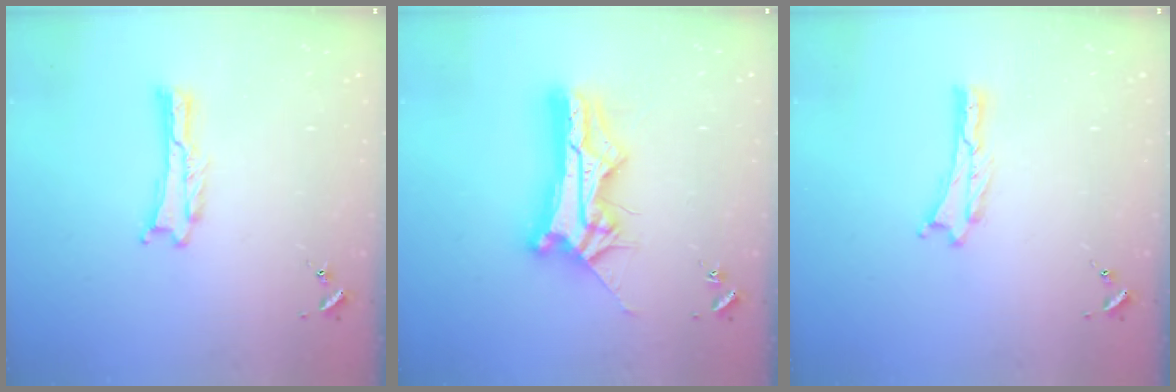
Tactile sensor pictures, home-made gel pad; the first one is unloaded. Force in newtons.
{"total": 13.0, "press": 12.9, "slide": 1.2}
{"total": 0.0}